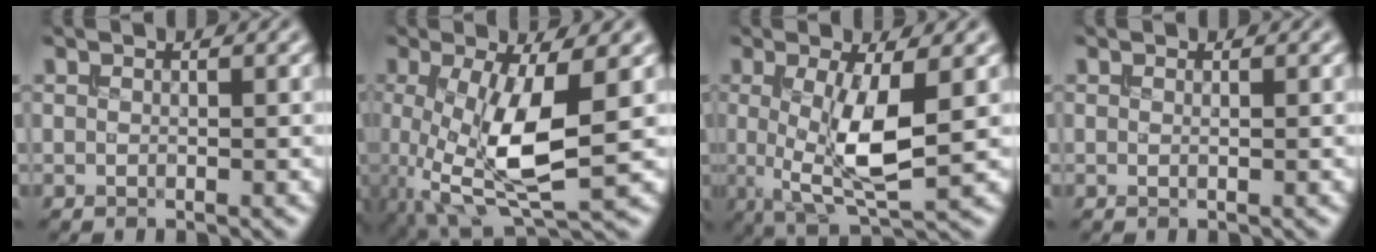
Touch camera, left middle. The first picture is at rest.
{"total": 8.4, "force": [-0.8, 2.7, 7.9], "torque": [-0.160, -0.016, -0.012]}
{"total": 7.1, "force": [0.0, 2.1, 6.8], "torque": [-0.127, -0.013, 0.003]}
{"total": 0.0}